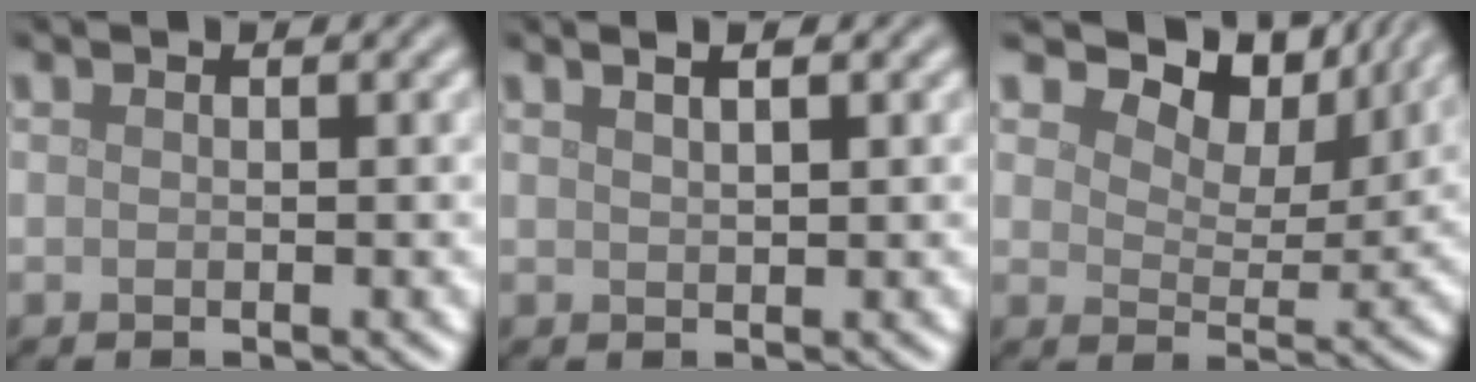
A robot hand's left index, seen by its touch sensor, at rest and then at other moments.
{"total": 2.4, "force": [1.5, 0.9, 1.6], "torque": [-0.008, 0.008, 0.000]}
{"total": 9.0, "force": [6.4, 4.5, 4.4], "torque": [-0.079, -0.001, 0.092]}